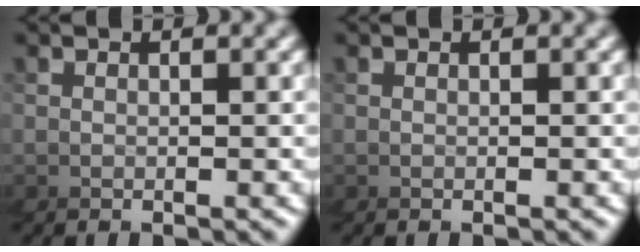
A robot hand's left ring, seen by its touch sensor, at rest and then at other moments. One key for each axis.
{"total": 0.0}